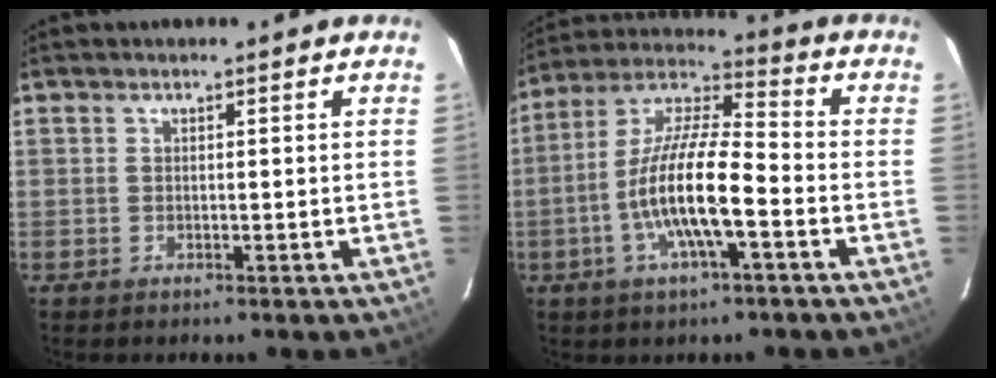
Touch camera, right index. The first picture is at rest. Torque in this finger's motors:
{"motor_torque": [1.34, -0.80, 1.05, 0.21]}